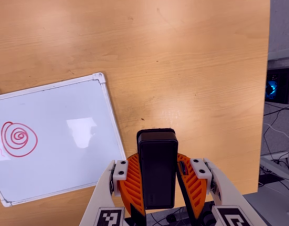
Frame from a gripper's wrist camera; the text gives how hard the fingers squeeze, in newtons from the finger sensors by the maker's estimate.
{"total": 7.6, "left": 6.9, "right": 8.2}